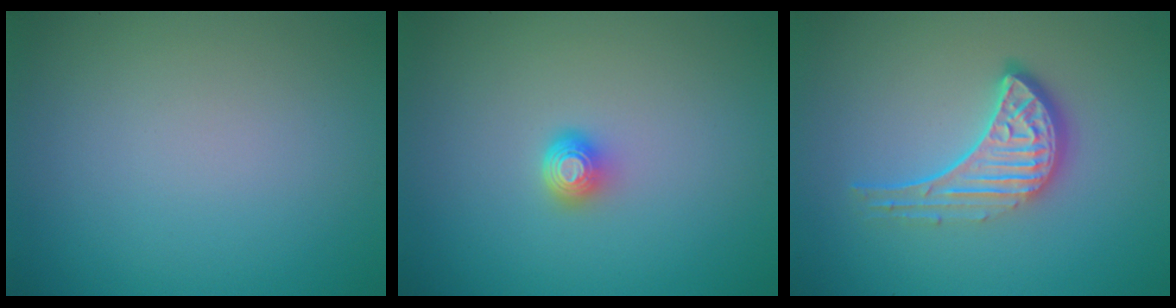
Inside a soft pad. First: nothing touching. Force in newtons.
{"total": 1.7, "press": 1.3, "slide": 1.1}
{"total": 4.5, "press": 3.3, "slide": 3.1}